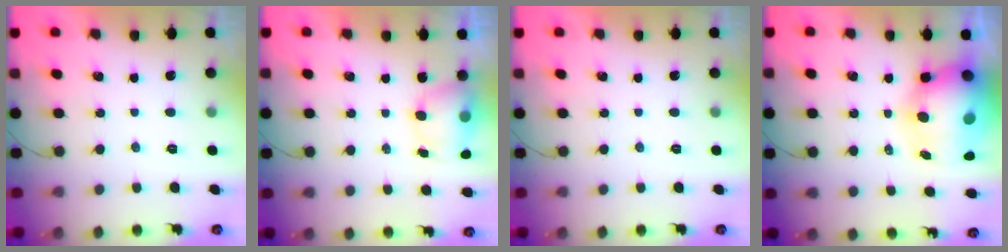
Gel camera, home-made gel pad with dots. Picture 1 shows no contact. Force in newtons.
{"total": 6.4, "press": 6.3, "slide": 0.8}
{"total": 0.0}
{"total": 12.8, "press": 12.5, "slide": 3.1}